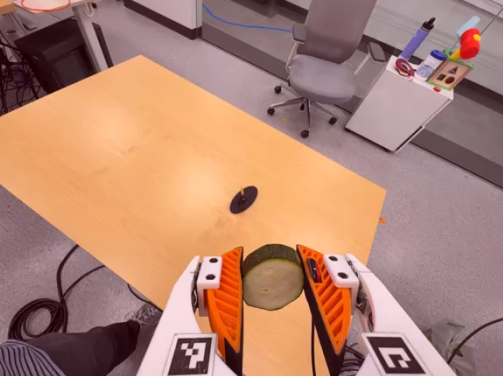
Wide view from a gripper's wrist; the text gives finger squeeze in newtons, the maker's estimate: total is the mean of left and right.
{"total": 12.0, "left": 11.1, "right": 12.9}